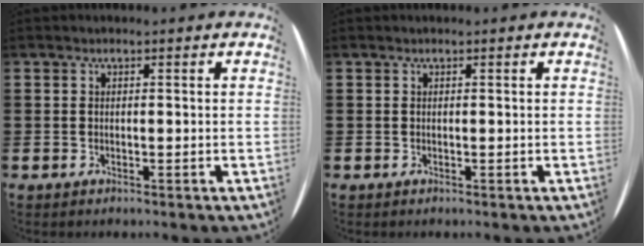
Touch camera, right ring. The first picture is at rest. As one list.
[{"total": 0.0}]